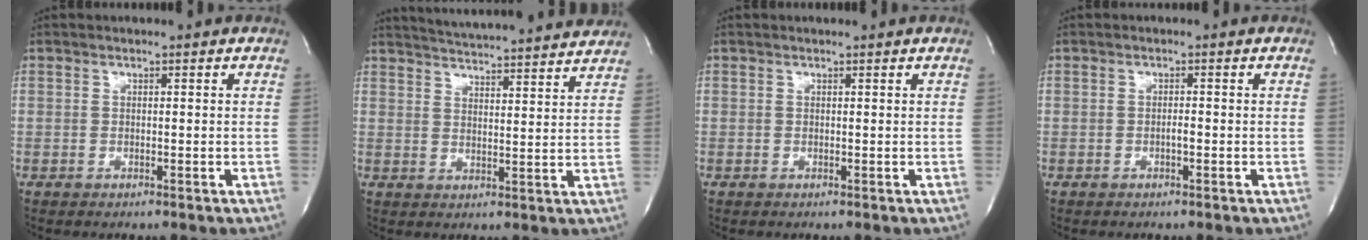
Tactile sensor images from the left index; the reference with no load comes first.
{"total": 18.9, "force": [17.8, 0.8, 6.4], "torque": [-0.106, -0.001, 0.235]}
{"total": 0.9, "force": [0.8, 0.0, 0.2], "torque": [-0.005, 0.010, 0.012]}
{"total": 0.8, "force": [-0.5, 0.1, 0.7], "torque": [-0.017, -0.001, -0.007]}